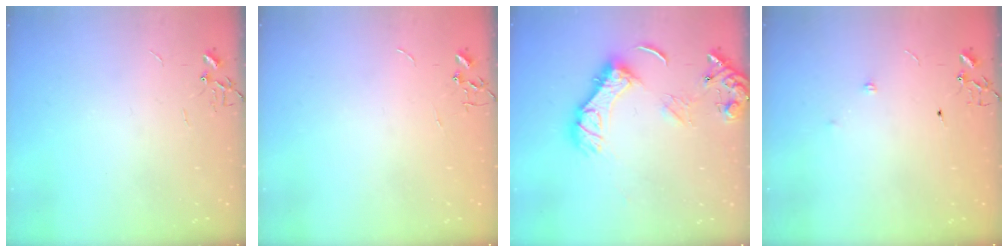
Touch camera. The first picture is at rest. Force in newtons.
{"total": 0.0}
{"total": 14.3, "press": 14.3, "slide": 1.6}
{"total": 4.6, "press": 4.4, "slide": 1.0}